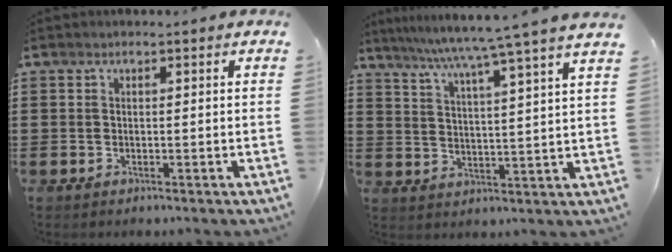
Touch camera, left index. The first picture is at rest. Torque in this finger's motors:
{"motor_torque": [1.97, -0.17, 0.70, 0.21]}